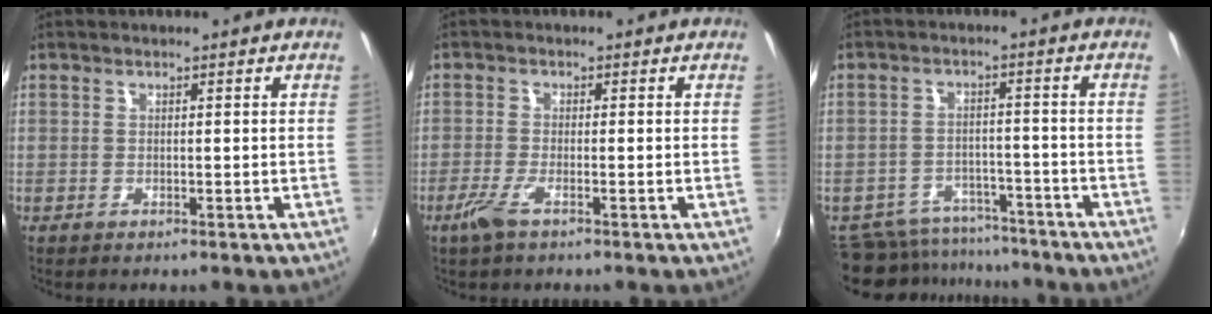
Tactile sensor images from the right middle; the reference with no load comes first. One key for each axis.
{"total": 3.4, "fx": -2.2, "fy": 0.4, "fz": 2.6, "tx": -0.065, "ty": -0.008, "tz": -0.045}
{"total": 13.3, "fx": -11.4, "fy": 6.0, "fz": 3.4, "tx": -0.093, "ty": 0.010, "tz": -0.155}